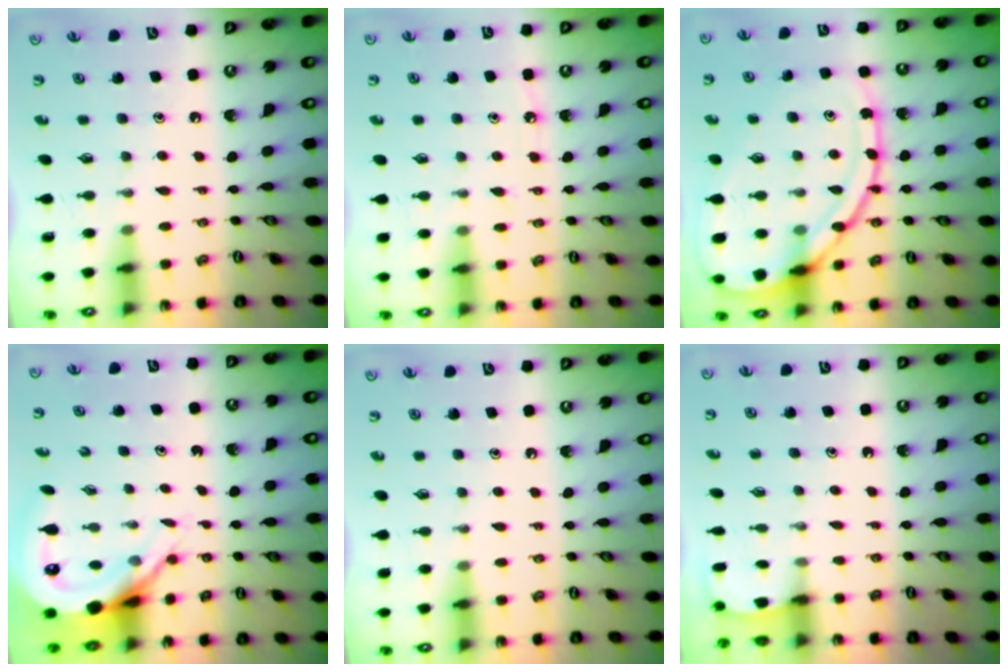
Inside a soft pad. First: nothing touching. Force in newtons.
{"total": 6.5, "press": 6.4, "slide": 0.7}
{"total": 17.2, "press": 17.1, "slide": 1.8}
{"total": 6.4, "press": 6.3, "slide": 0.8}
{"total": 0.0}
{"total": 1.2, "press": 1.2, "slide": 0.1}